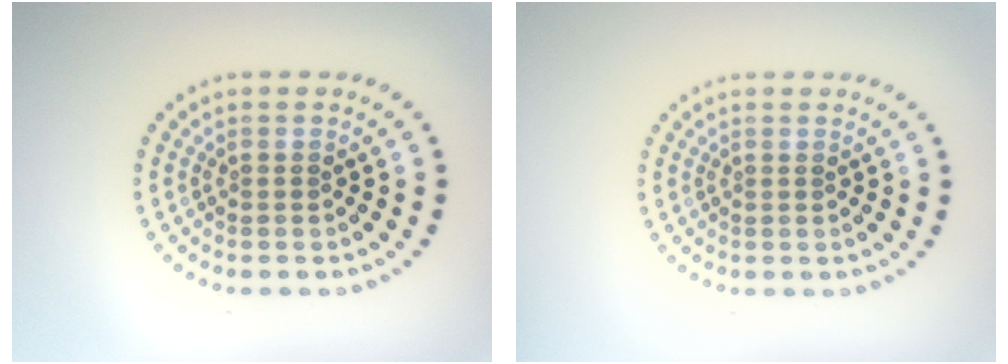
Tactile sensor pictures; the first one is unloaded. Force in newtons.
{"total": 0.0}